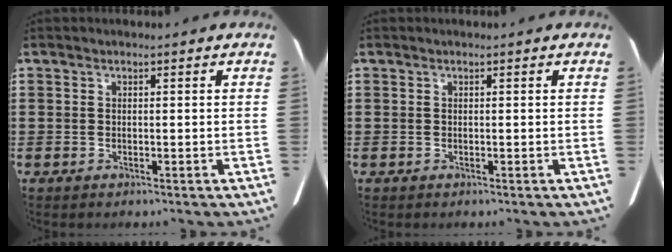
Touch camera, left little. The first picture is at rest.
{"total": 0.0}